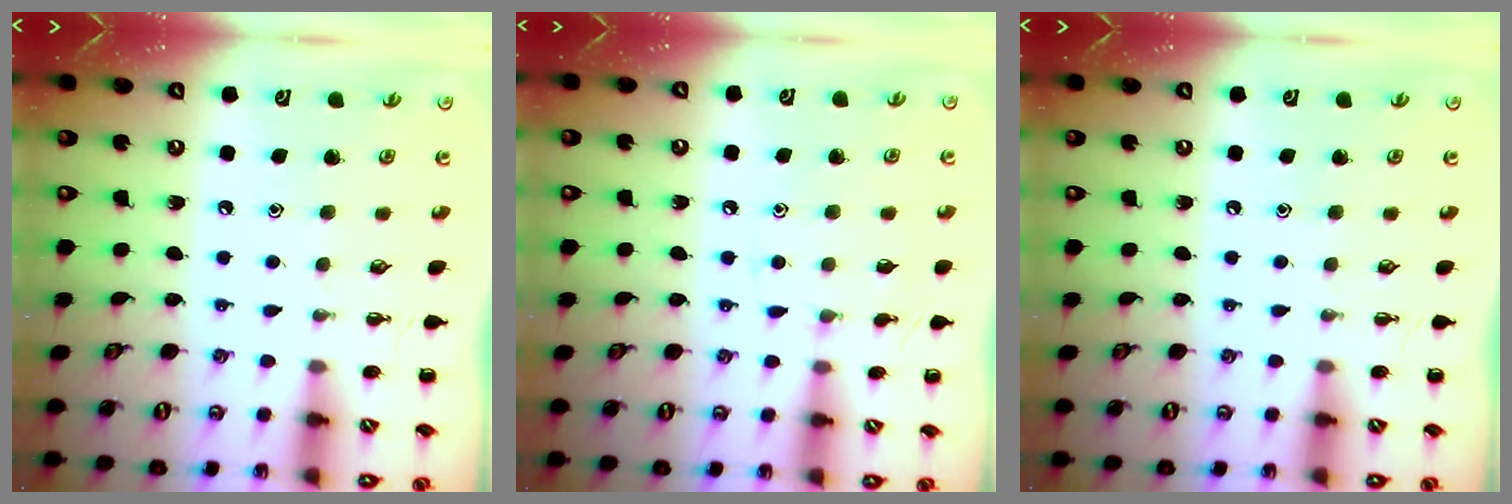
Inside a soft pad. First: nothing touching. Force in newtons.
{"total": 7.0, "press": 6.7, "slide": 1.8}
{"total": 0.0}